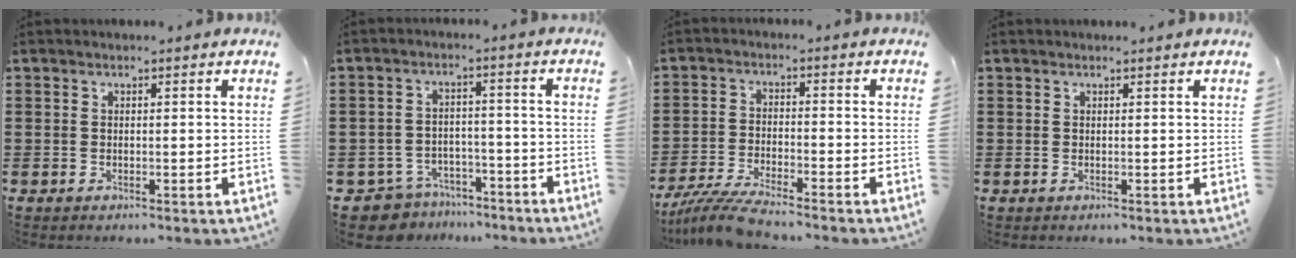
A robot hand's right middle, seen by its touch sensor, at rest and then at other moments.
{"total": 5.5, "force": [-5.4, 1.1, 0.3], "torque": [-0.031, 0.003, -0.114]}
{"total": 6.2, "force": [-5.7, -0.1, 2.4], "torque": [-0.064, -0.018, -0.112]}
{"total": 0.0}